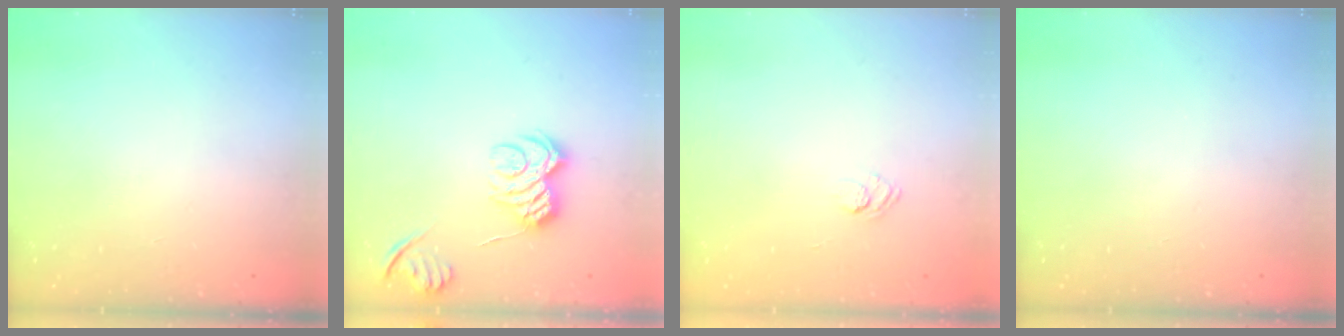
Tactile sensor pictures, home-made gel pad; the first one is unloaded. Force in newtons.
{"total": 9.7, "press": 9.7, "slide": 0.4}
{"total": 3.3, "press": 3.1, "slide": 1.1}
{"total": 0.0}